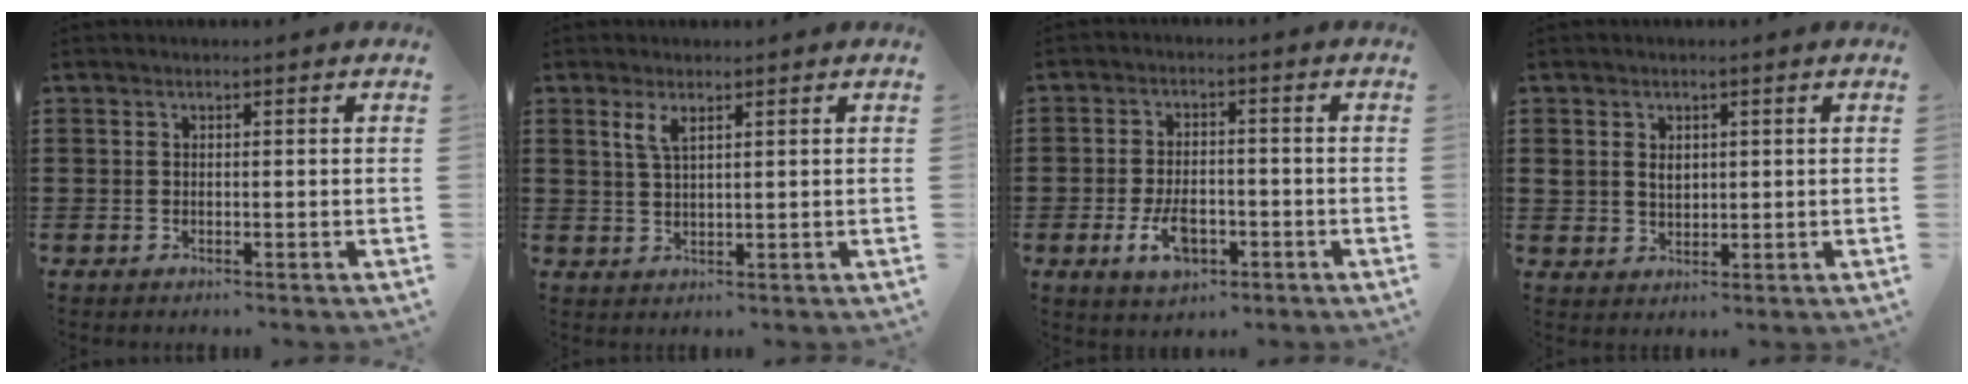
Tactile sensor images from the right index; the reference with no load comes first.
{"total": 2.8, "force": [1.5, 0.8, 2.2], "torque": [-0.047, 0.005, 0.025]}
{"total": 6.0, "force": [-2.3, 3.1, 4.5], "torque": [-0.092, -0.003, -0.049]}
{"total": 2.4, "force": [0.9, 1.9, 1.3], "torque": [-0.030, 0.009, 0.016]}